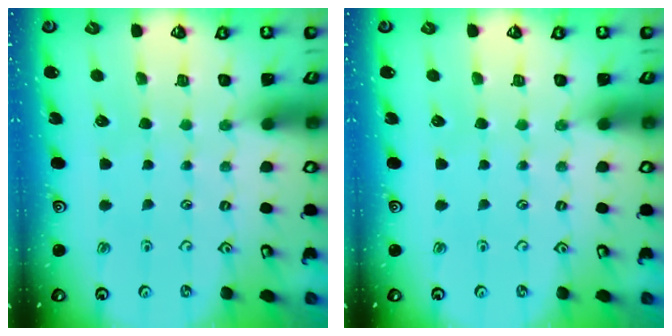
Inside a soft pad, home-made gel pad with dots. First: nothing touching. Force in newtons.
{"total": 0.0}